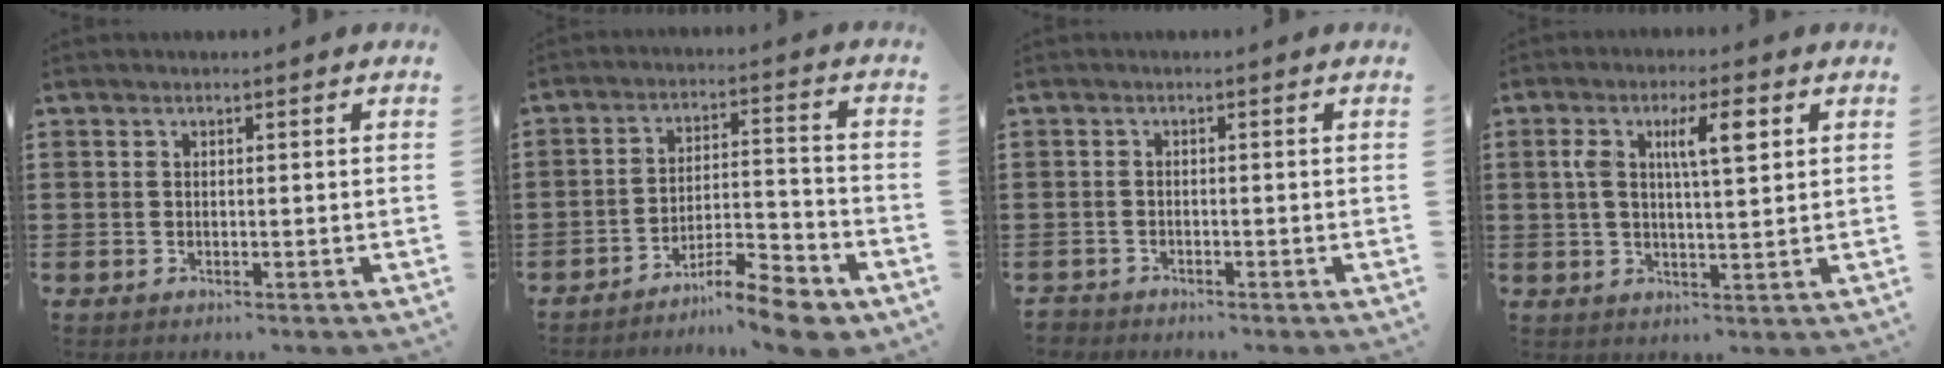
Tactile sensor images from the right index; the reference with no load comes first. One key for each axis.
{"total": 9.1, "fx": -8.0, "fy": 1.5, "fz": 4.2, "tx": -0.055, "ty": 0.028, "tz": -0.148}
{"total": 0.8, "fx": -0.8, "fy": 0.3, "fz": -0.1, "tx": -0.002, "ty": 0.000, "tz": -0.017}
{"total": 6.9, "fx": 2.4, "fy": 2.0, "fz": 6.2, "tx": -0.114, "ty": 0.003, "tz": 0.033}